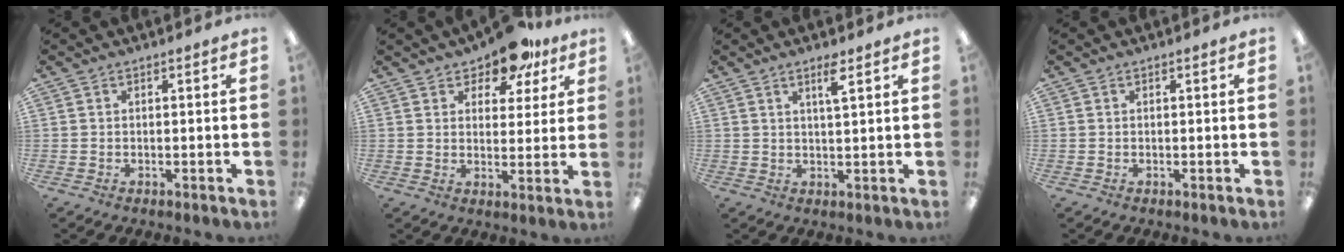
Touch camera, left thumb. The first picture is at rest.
{"total": 10.4, "force": [8.3, 4.6, 4.2], "torque": [-0.062, -0.045, 0.150]}
{"total": 4.0, "force": [2.6, 0.6, 3.0], "torque": [-0.051, -0.005, 0.040]}
{"total": 0.0}